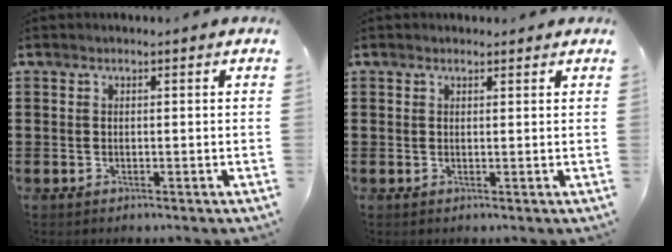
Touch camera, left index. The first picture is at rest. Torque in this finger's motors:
{"motor_torque": [2.13, 0.01, -0.02, 0.01]}